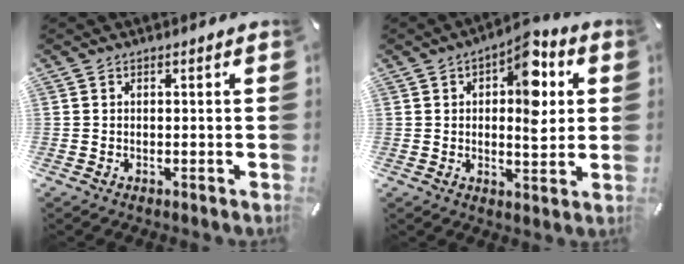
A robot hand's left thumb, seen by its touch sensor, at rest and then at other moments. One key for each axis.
{"total": 11.7, "fx": 3.7, "fy": 6.0, "fz": 9.3, "tx": -0.106, "ty": -0.023, "tz": 0.058}